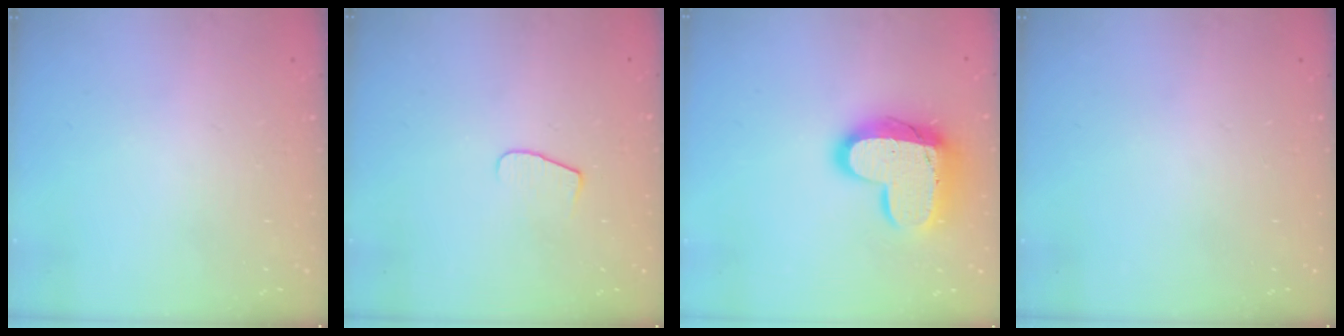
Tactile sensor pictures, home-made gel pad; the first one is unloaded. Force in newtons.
{"total": 5.5, "press": 5.5, "slide": 0.5}
{"total": 16.3, "press": 16.2, "slide": 1.4}
{"total": 0.0}